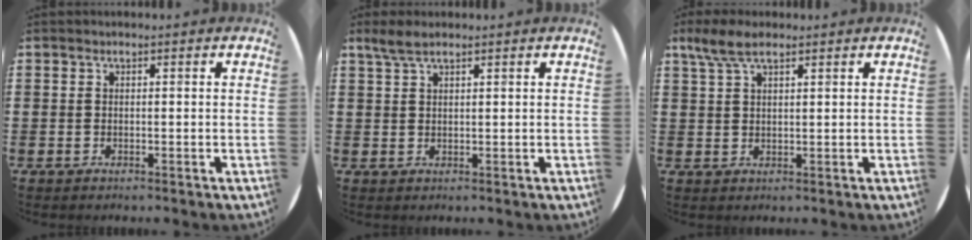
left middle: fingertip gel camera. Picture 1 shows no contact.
{"total": 2.5, "force": [1.9, 0.5, 1.4], "torque": [-0.032, 0.003, 0.035]}
{"total": 4.3, "force": [2.9, 1.4, 2.8], "torque": [-0.062, 0.005, 0.054]}